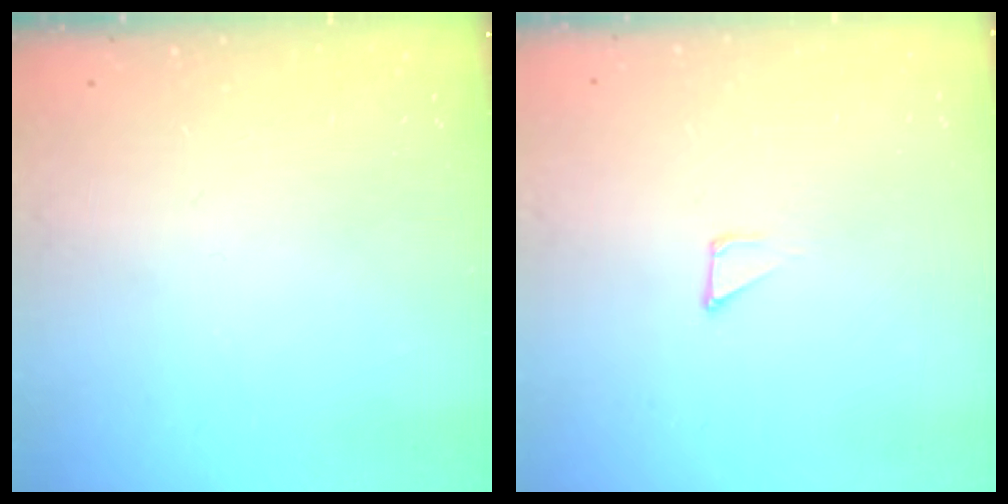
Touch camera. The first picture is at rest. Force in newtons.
{"total": 1.2, "press": 1.2, "slide": 0.0}